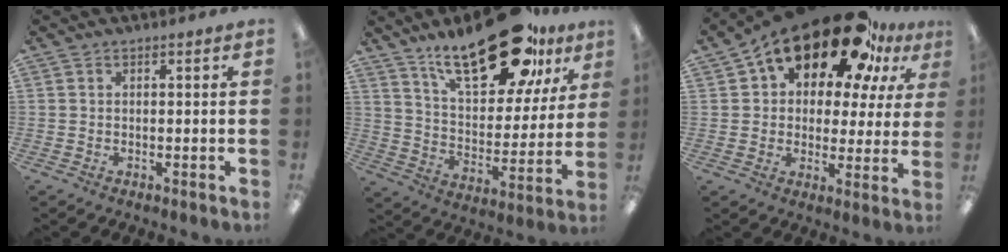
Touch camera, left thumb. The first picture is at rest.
{"total": 25.2, "force": [17.0, 10.4, 15.5], "torque": [-0.237, -0.087, 0.284]}
{"total": 20.6, "force": [14.1, 9.5, 11.5], "torque": [-0.201, -0.089, 0.245]}